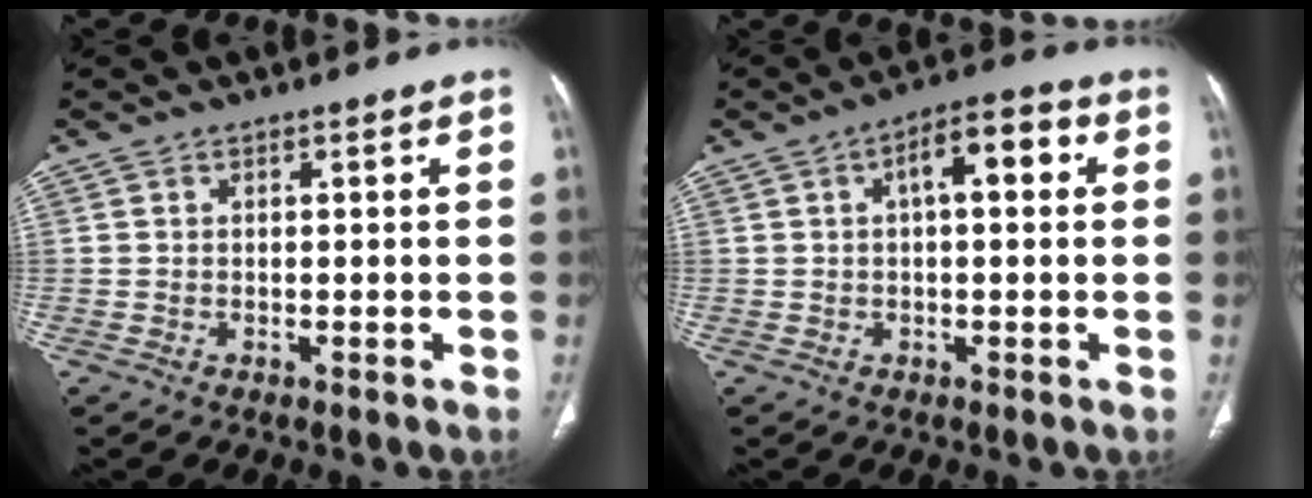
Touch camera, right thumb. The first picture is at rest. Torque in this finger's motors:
{"motor_torque": [1.60, 3.40, 0.89, 0.04, 0.09]}